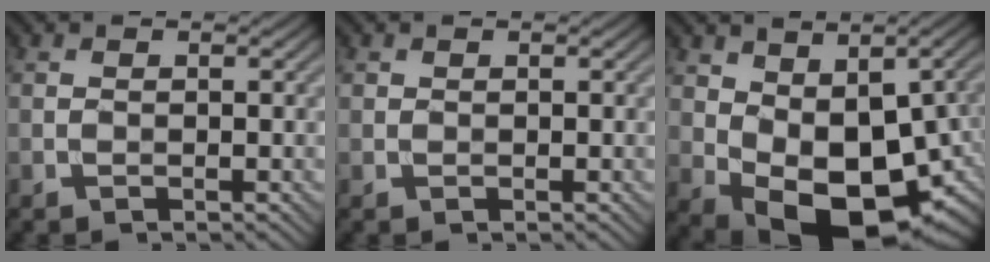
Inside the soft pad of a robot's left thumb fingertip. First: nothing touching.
{"total": 0.8, "force": [0.4, 0.7, 0.1], "torque": [-0.002, -0.003, 0.006]}
{"total": 14.2, "force": [-2.1, 8.3, 11.3], "torque": [-0.193, -0.035, -0.015]}